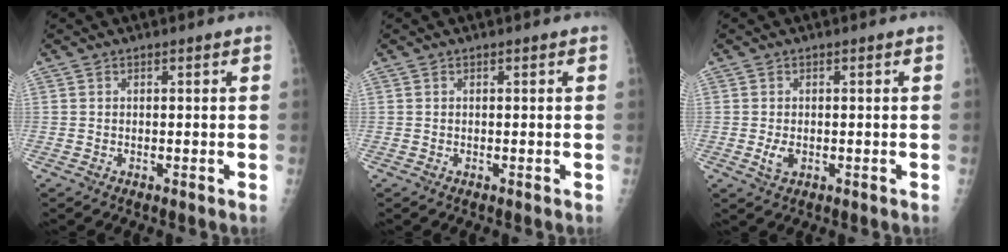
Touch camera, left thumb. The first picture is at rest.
{"total": 0.0}
{"total": 2.3, "force": [-0.4, 1.4, 1.8], "torque": [-0.036, -0.004, -0.005]}